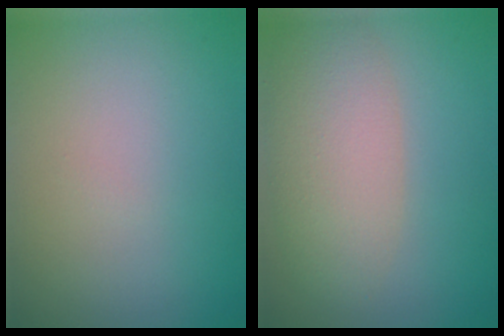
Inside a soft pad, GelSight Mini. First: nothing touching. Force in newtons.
{"total": 5.6, "press": 5.6, "slide": 0.3}